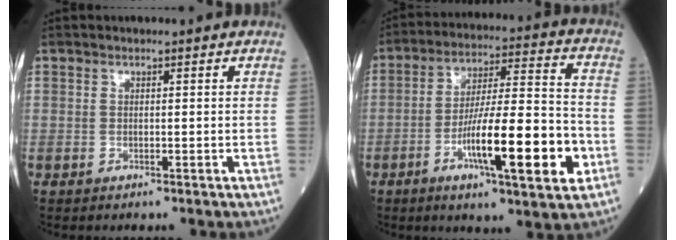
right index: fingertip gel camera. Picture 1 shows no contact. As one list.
[{"total": 16.7, "force": [-5.9, 1.9, 15.5], "torque": [-0.259, -0.004, -0.094]}]